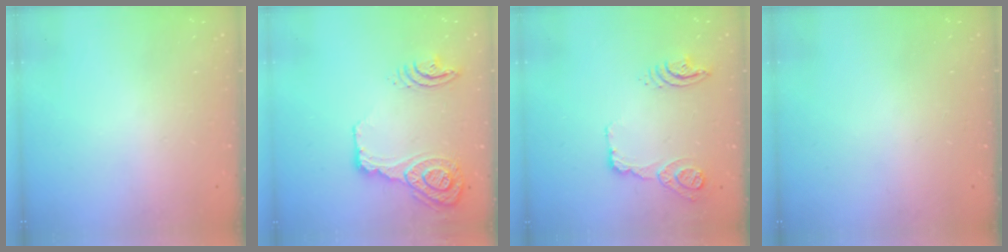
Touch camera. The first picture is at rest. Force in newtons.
{"total": 17.7, "press": 17.1, "slide": 4.4}
{"total": 21.3, "press": 16.2, "slide": 13.8}
{"total": 0.0}